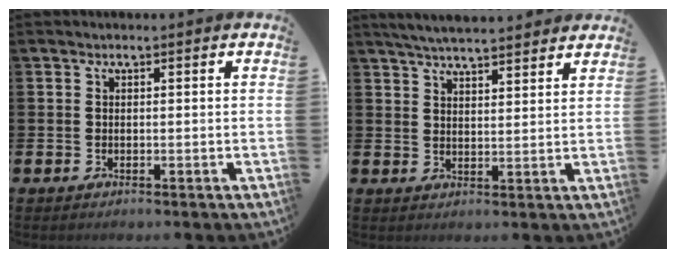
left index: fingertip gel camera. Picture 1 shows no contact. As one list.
[{"total": 5.1, "force": [5.0, 0.4, 1.0], "torque": [-0.031, -0.022, 0.091]}]